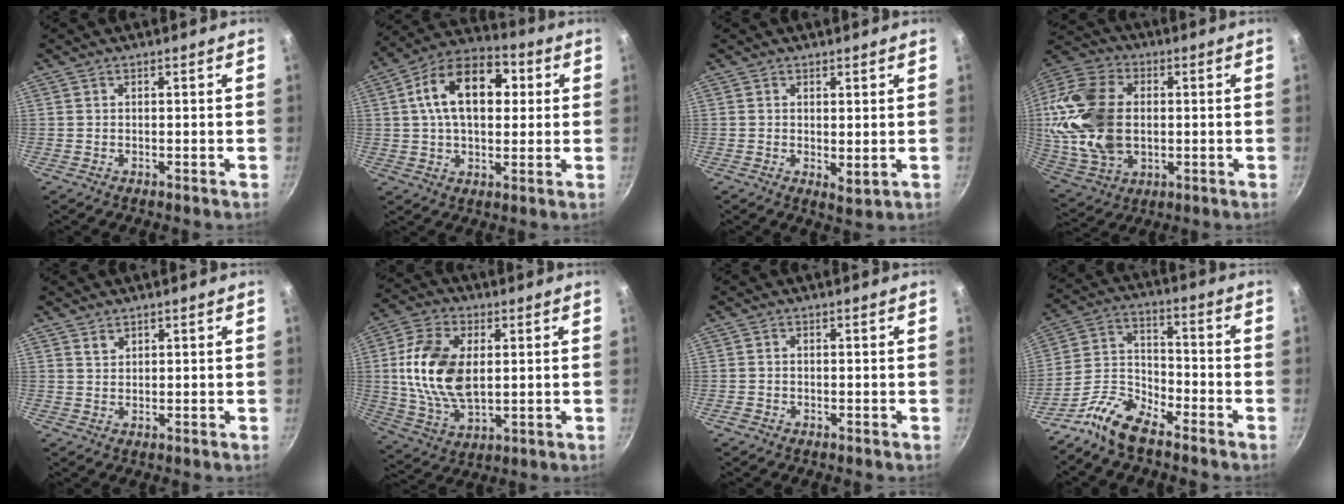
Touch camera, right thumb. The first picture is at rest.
{"total": 16.8, "force": [3.6, 10.6, 12.6], "torque": [-0.175, 0.020, 0.040]}
{"total": 2.8, "force": [0.7, 1.4, 2.3], "torque": [-0.033, -0.014, 0.009]}
{"total": 20.6, "force": [0.9, 14.2, 14.9], "torque": [-0.283, 0.012, 0.022]}
{"total": 1.5, "force": [1.1, 1.0, 0.6], "torque": [-0.005, -0.003, 0.019]}
{"total": 15.8, "force": [2.0, 9.5, 12.5], "torque": [-0.228, -0.004, 0.040]}
{"total": 0.9, "force": [-0.6, 0.7, 0.3], "torque": [-0.007, 0.003, -0.013]}
{"total": 9.8, "force": [-7.7, 3.8, 4.8], "torque": [-0.089, 0.071, -0.168]}